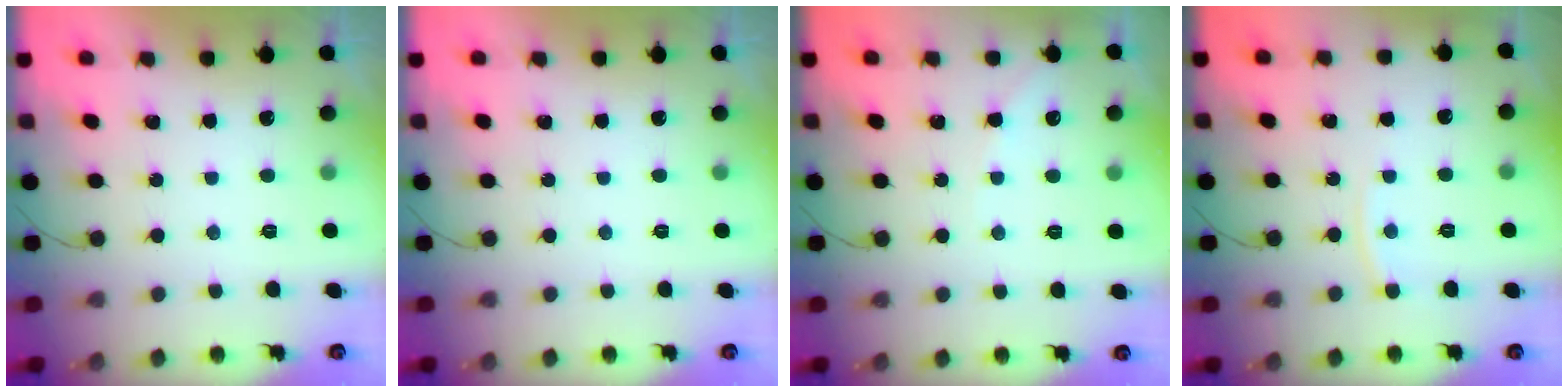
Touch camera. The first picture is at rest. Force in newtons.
{"total": 0.0}
{"total": 3.5, "press": 3.5, "slide": 0.5}
{"total": 4.1, "press": 4.1, "slide": 0.2}